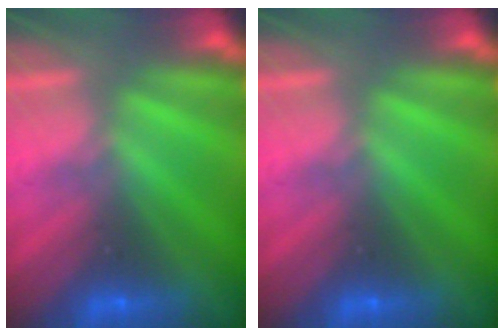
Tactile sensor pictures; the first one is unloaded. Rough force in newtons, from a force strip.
{"total": 0.0}